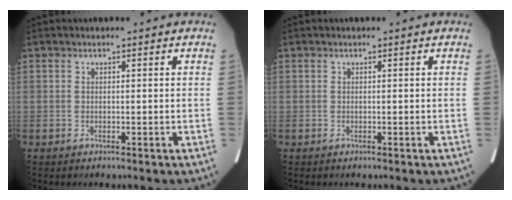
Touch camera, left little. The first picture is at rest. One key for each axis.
{"total": 0.0}